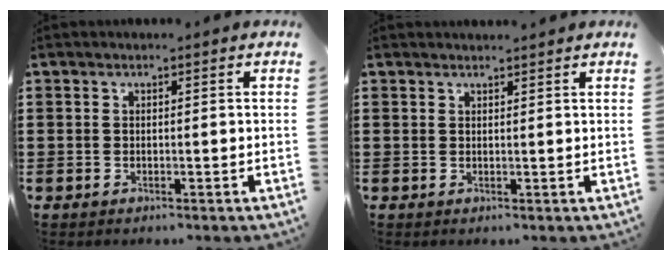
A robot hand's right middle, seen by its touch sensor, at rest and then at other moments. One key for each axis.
{"total": 0.5, "fx": 0.5, "fy": -0.1, "fz": 0.0, "tx": 0.007, "ty": -0.002, "tz": 0.008}